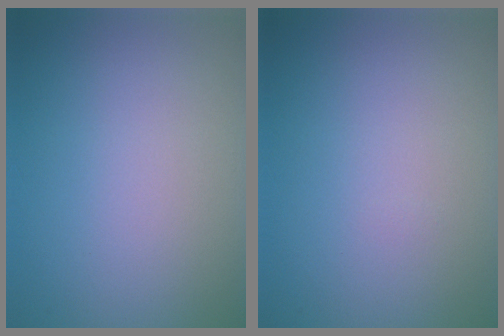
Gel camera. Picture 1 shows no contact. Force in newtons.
{"total": 0.0}